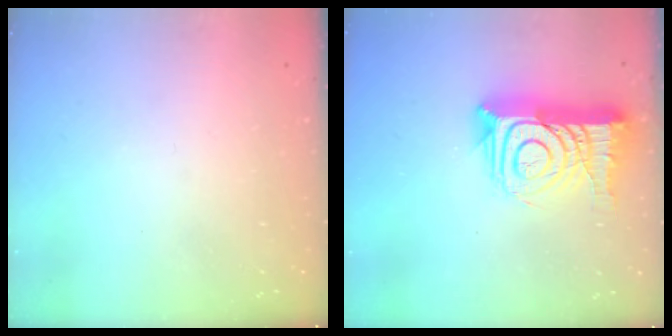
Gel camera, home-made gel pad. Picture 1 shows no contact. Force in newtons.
{"total": 19.3, "press": 19.2, "slide": 1.6}